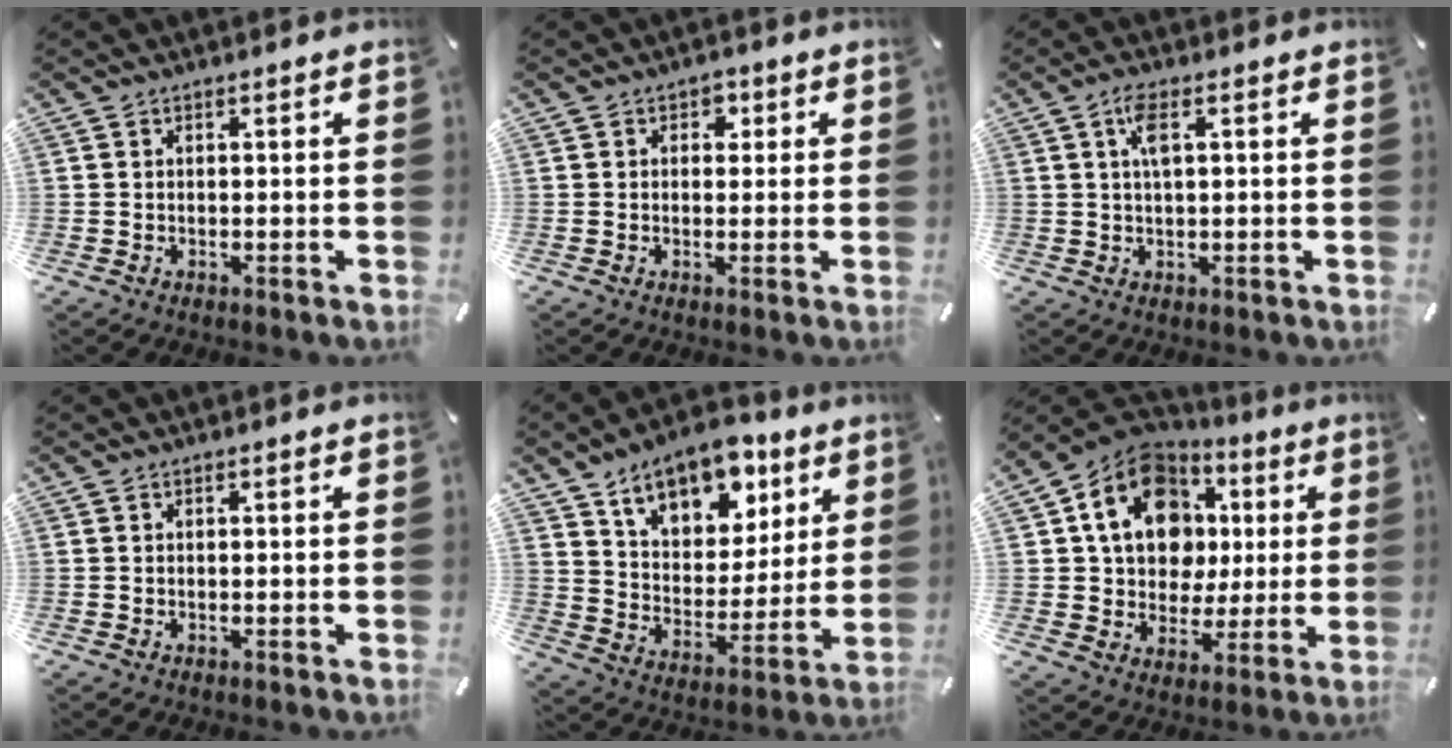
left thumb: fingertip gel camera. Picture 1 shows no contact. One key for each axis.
{"total": 2.3, "fx": 0.5, "fy": 2.0, "fz": 1.0, "tx": 0.003, "ty": -0.003, "tz": 0.001}
{"total": 4.4, "fx": 1.4, "fy": 1.4, "fz": 3.9, "tx": -0.083, "ty": 0.006, "tz": 0.022}
{"total": 0.0}
{"total": 14.7, "fx": 10.2, "fy": 8.7, "fz": 6.1, "tx": -0.091, "ty": -0.067, "tz": 0.182}
{"total": 17.0, "fx": 4.9, "fy": 13.8, "fz": 8.7, "tx": -0.166, "ty": -0.023, "tz": 0.091}